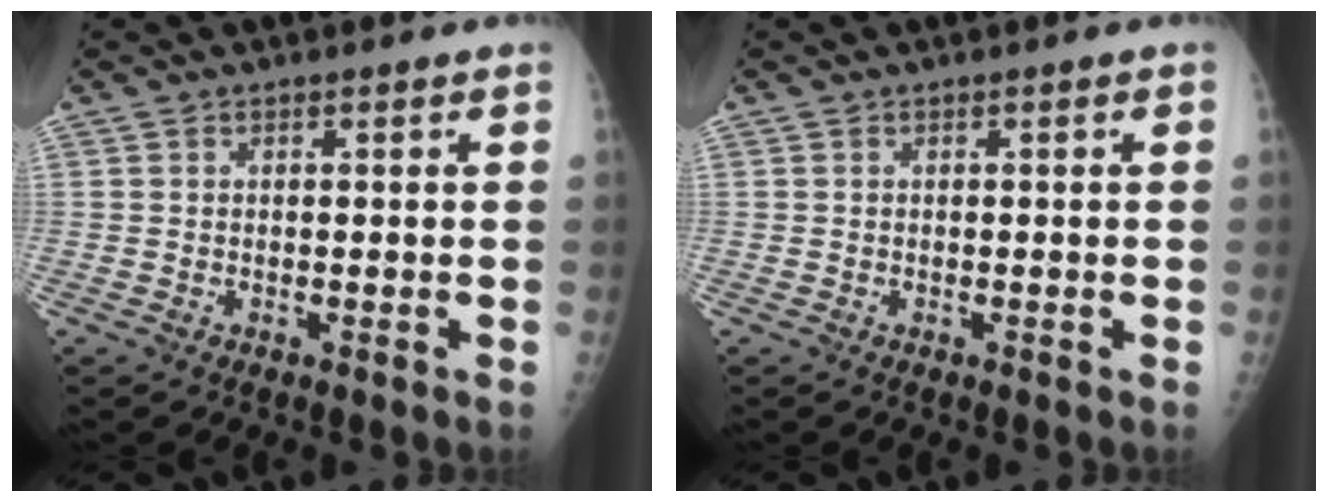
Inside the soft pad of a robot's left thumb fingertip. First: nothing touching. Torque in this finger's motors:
{"motor_torque": [0.00, 0.00, -0.04, -0.03, 0.00]}